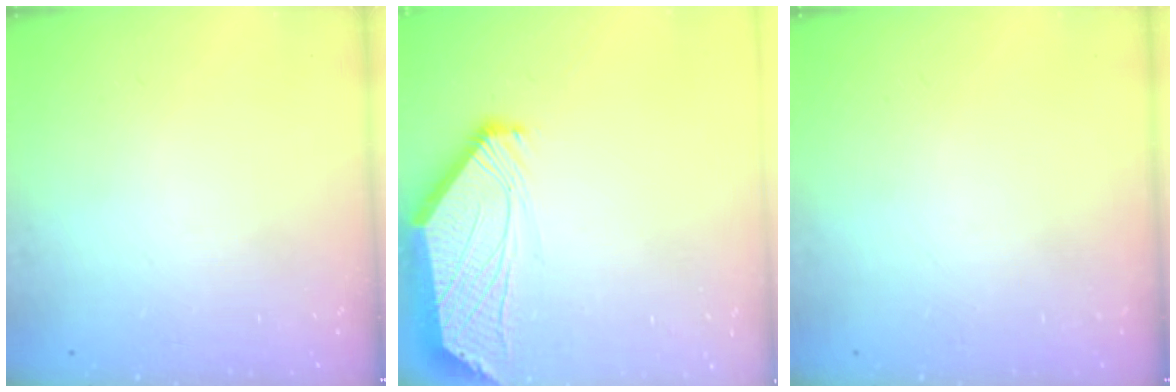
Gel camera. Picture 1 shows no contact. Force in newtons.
{"total": 2.5, "press": 2.4, "slide": 0.6}
{"total": 0.0}